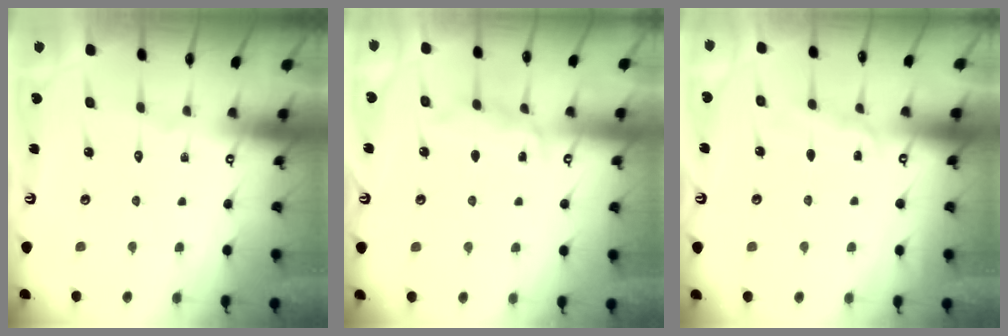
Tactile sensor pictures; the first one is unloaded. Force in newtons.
{"total": 6.9, "press": 6.8, "slide": 0.8}
{"total": 5.8, "press": 5.8, "slide": 0.7}